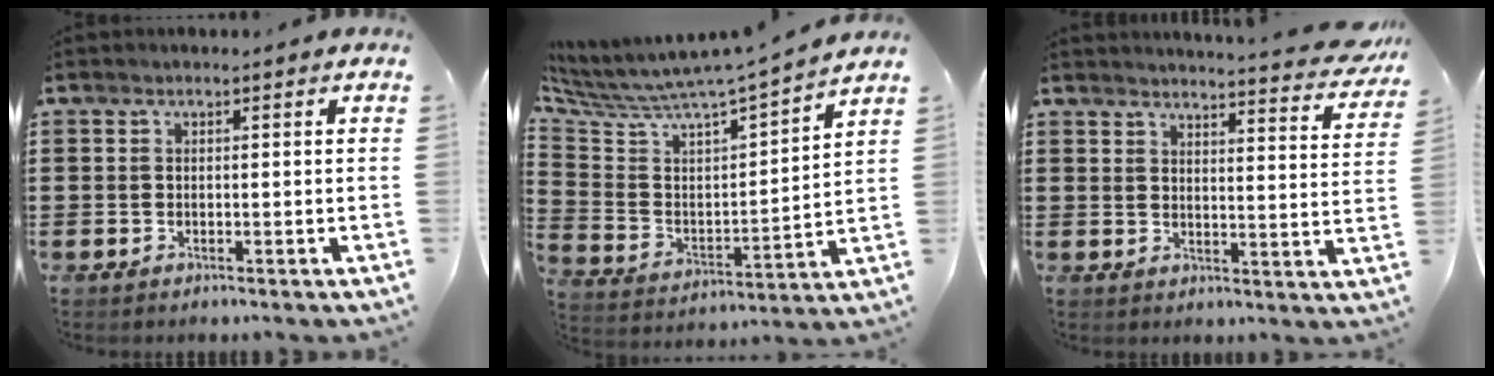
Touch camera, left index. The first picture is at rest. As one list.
[{"total": 5.5, "force": [5.2, 0.0, 1.8], "torque": [-0.066, -0.060, 0.077]}, {"total": 4.4, "force": [4.2, -0.7, 1.3], "torque": [-0.026, -0.034, 0.068]}]